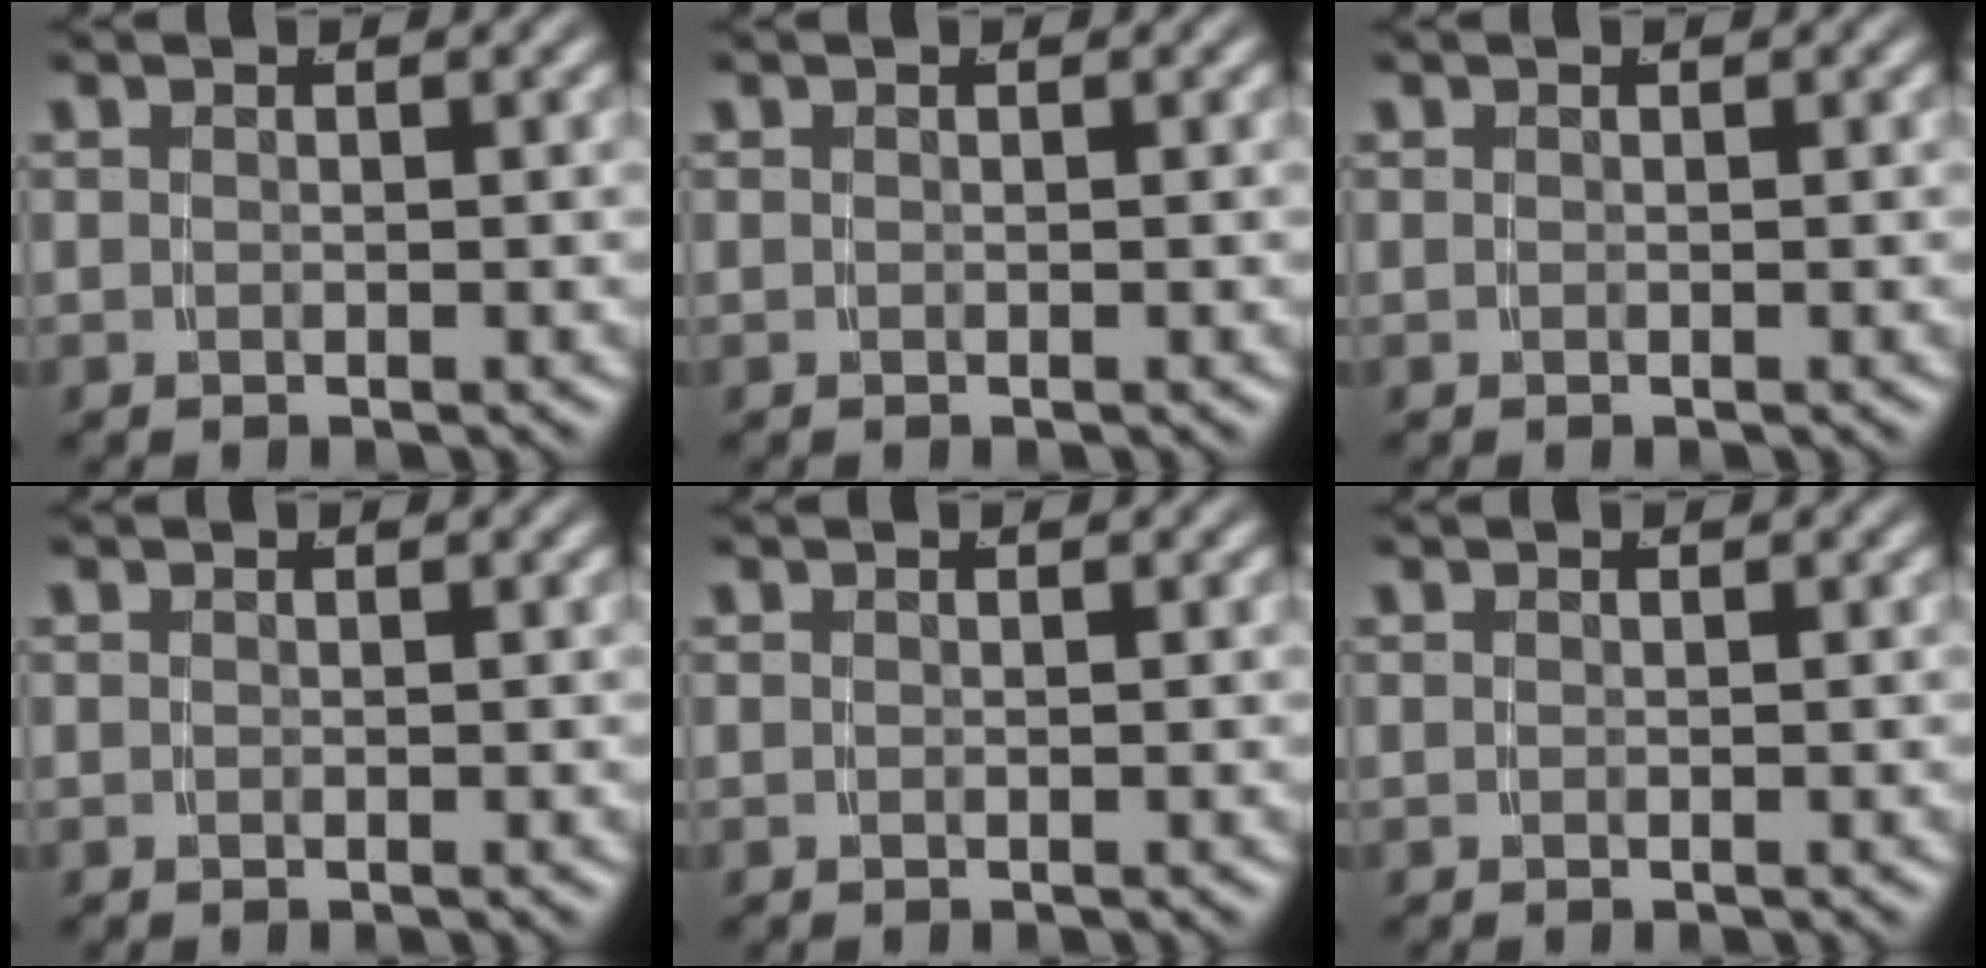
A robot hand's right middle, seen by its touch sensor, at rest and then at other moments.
{"total": 0.0}
{"total": 0.0}
{"total": 0.0}
{"total": 0.0}
{"total": 0.0}